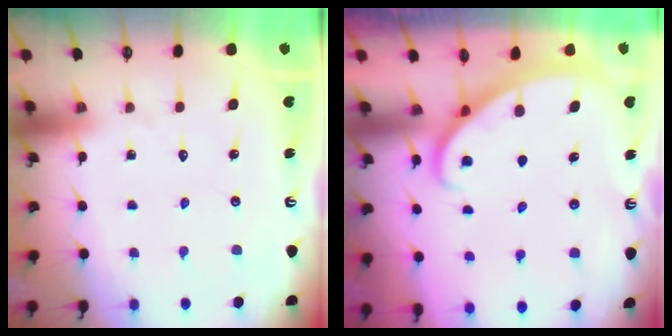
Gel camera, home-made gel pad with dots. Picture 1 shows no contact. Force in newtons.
{"total": 2.1, "press": 2.1, "slide": 0.2}